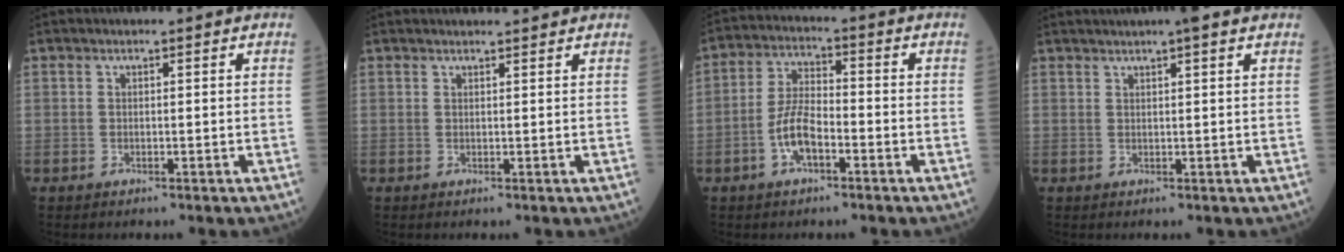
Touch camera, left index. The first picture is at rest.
{"total": 4.0, "force": [3.9, 0.3, 1.0], "torque": [-0.013, 0.021, 0.048]}
{"total": 6.4, "force": [-2.8, 2.4, 5.3], "torque": [-0.112, 0.009, -0.056]}
{"total": 4.7, "force": [3.6, 0.0, 3.0], "torque": [-0.046, 0.028, 0.055]}